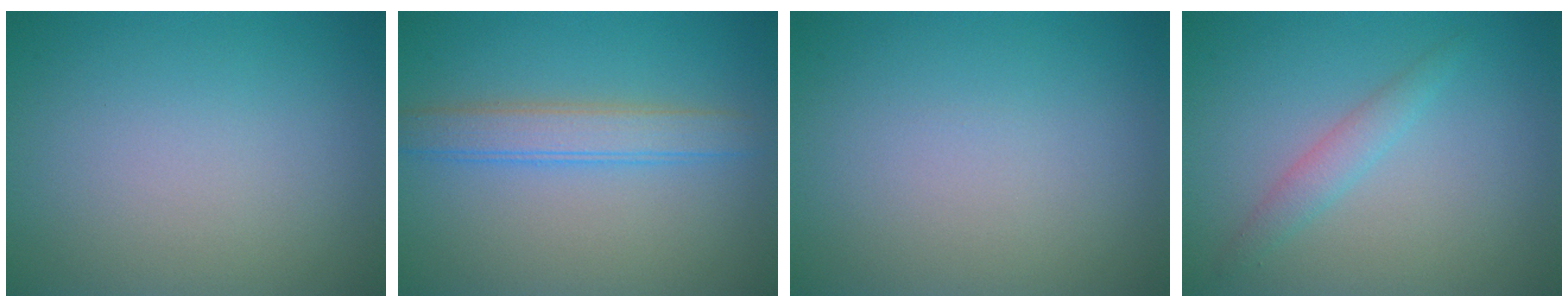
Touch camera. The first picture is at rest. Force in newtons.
{"total": 3.2, "press": 3.2, "slide": 0.4}
{"total": 0.0}
{"total": 1.7, "press": 1.7, "slide": 0.0}